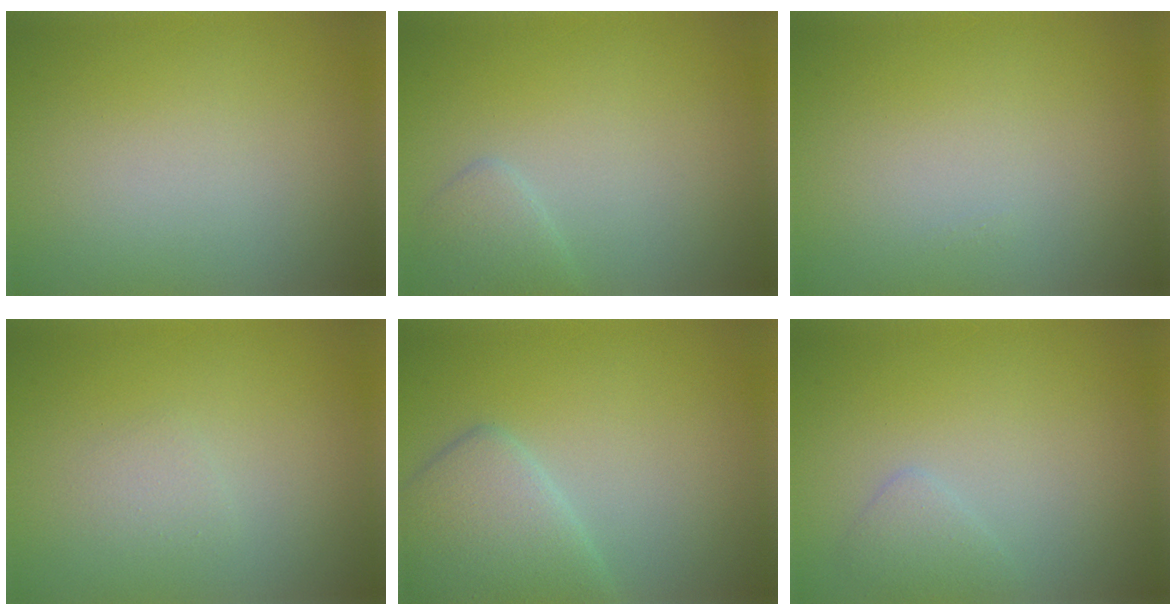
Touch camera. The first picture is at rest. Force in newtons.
{"total": 1.4, "press": 1.4, "slide": 0.1}
{"total": 0.0}
{"total": 0.9, "press": 0.9, "slide": 0.1}
{"total": 4.4, "press": 4.4, "slide": 0.3}
{"total": 1.2, "press": 1.2, "slide": 0.1}